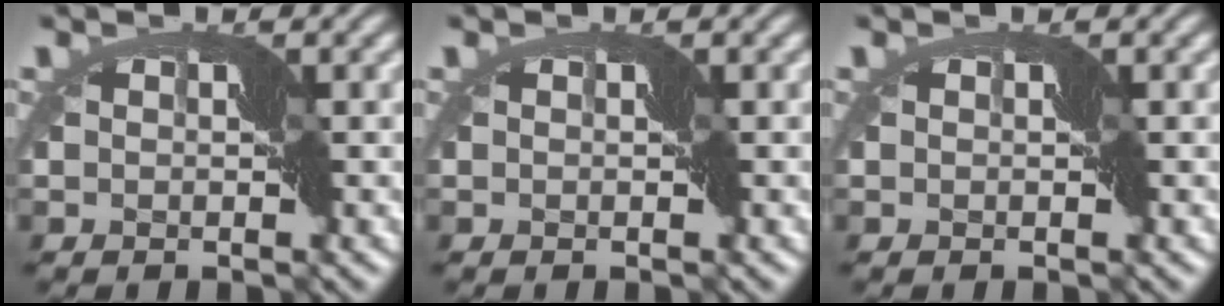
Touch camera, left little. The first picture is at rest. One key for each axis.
{"total": 0.0}
{"total": 0.0}